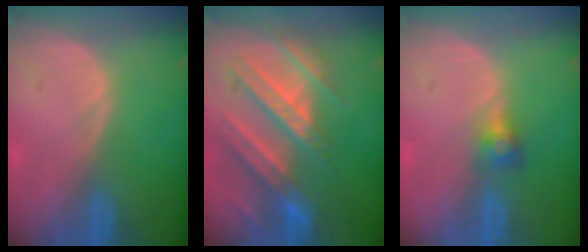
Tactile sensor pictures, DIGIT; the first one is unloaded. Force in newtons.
{"total": 10.7, "press": 9.6, "slide": 4.6}
{"total": 2.6, "press": 2.5, "slide": 0.7}